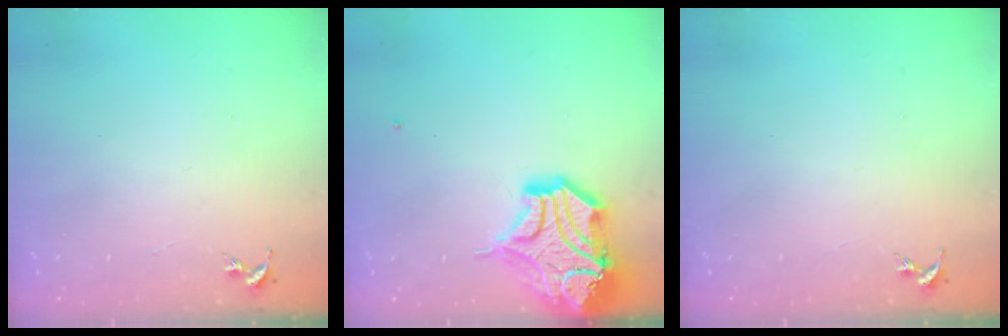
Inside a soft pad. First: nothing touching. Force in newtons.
{"total": 18.1, "press": 17.9, "slide": 2.5}
{"total": 0.0}